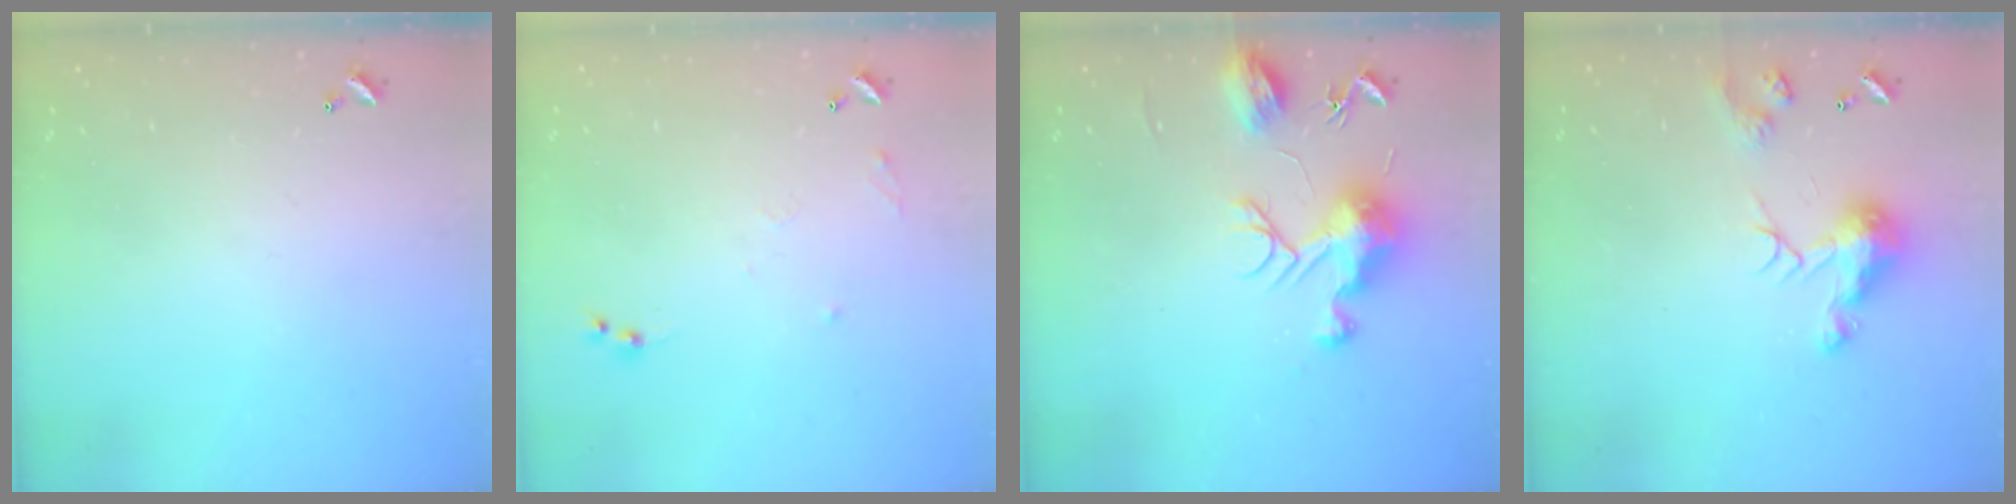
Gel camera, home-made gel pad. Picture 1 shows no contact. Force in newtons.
{"total": 6.9, "press": 6.9, "slide": 0.7}
{"total": 12.5, "press": 12.5, "slide": 0.5}
{"total": 8.2, "press": 8.2, "slide": 1.0}